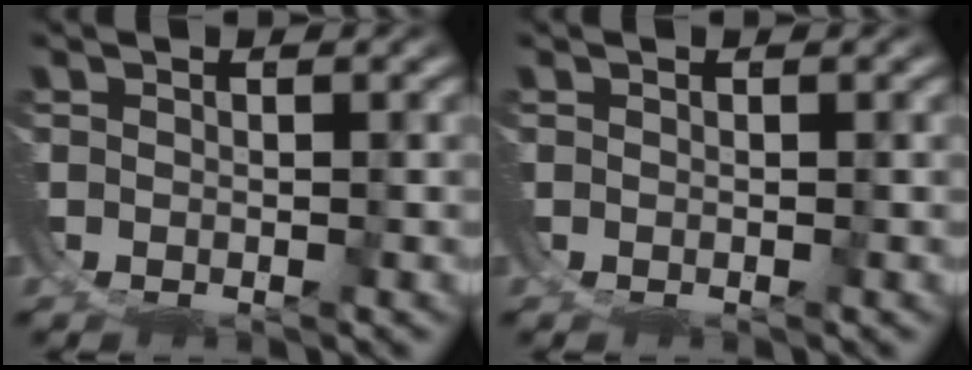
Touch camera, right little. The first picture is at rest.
{"total": 0.0}